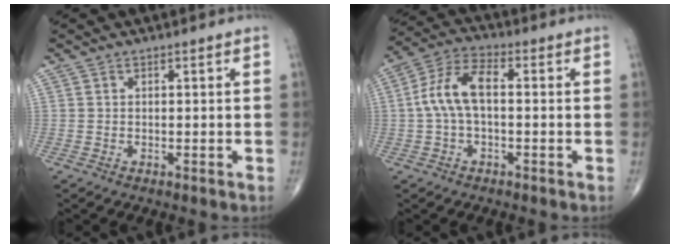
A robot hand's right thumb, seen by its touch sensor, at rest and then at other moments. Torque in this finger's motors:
{"motor_torque": [0.38, 0.31, 0.84, -0.11, 0.07]}